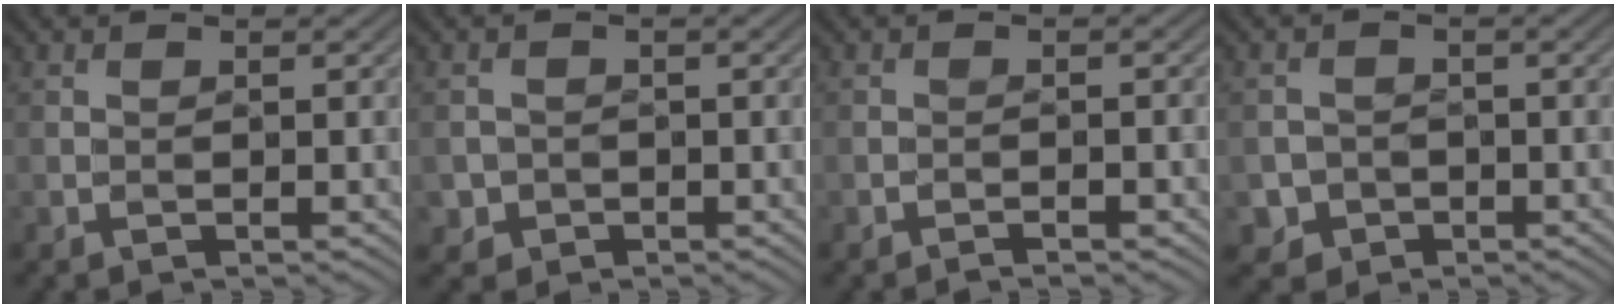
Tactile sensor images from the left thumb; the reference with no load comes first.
{"total": 1.7, "force": [-0.7, 1.3, -0.7], "torque": [0.018, -0.002, -0.012]}
{"total": 1.3, "force": [-1.2, 0.0, 0.5], "torque": [-0.008, 0.006, -0.020]}
{"total": 2.4, "force": [-1.2, 2.0, -0.5], "torque": [0.016, 0.000, -0.024]}